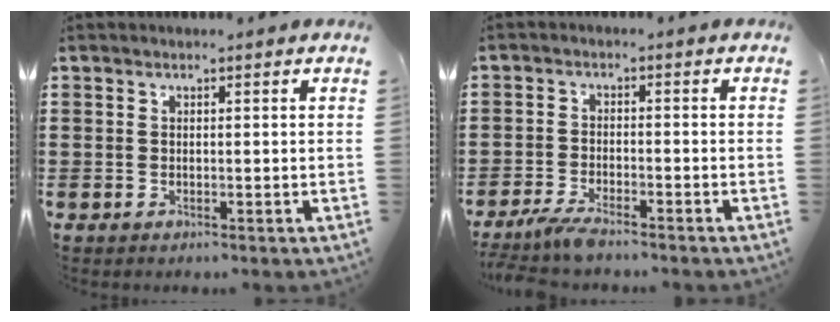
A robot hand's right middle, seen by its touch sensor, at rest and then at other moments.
{"total": 3.3, "force": [-3.0, 0.1, 1.4], "torque": [-0.046, -0.007, -0.065]}